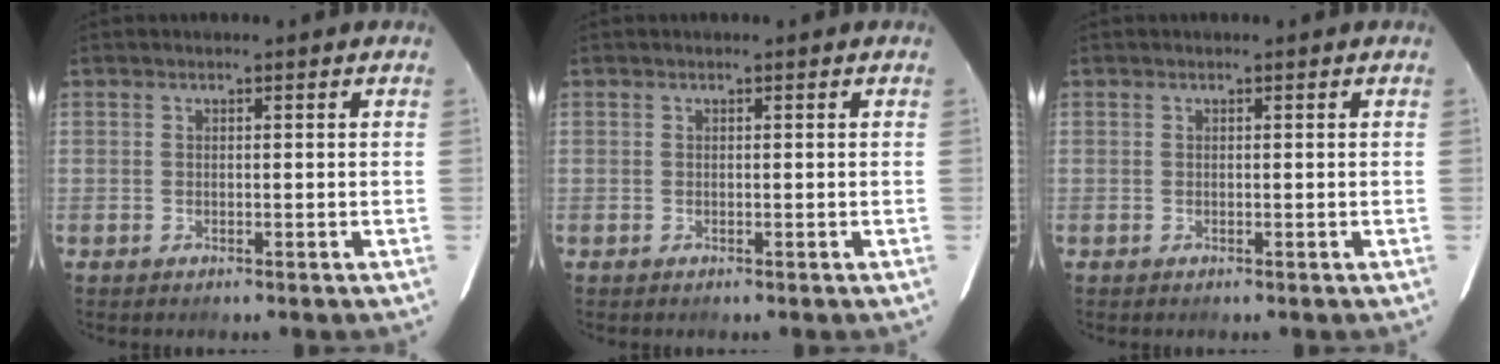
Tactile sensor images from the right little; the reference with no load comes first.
{"total": 0.0}
{"total": 0.0}